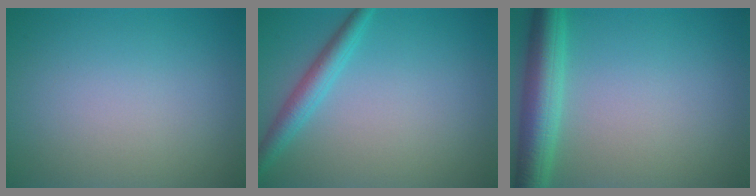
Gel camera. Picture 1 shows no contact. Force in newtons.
{"total": 2.7, "press": 2.7, "slide": 0.1}
{"total": 5.3, "press": 5.3, "slide": 0.1}